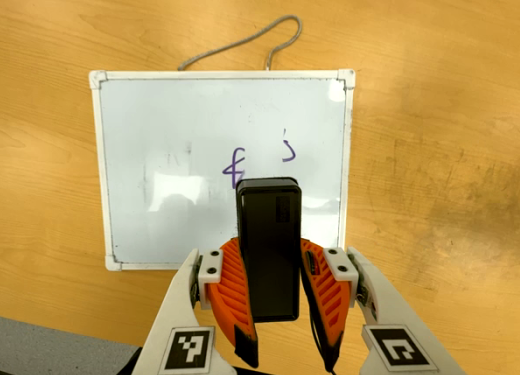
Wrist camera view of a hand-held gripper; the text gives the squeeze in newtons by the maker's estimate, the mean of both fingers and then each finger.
{"total": 8.7, "left": 7.3, "right": 10.1}